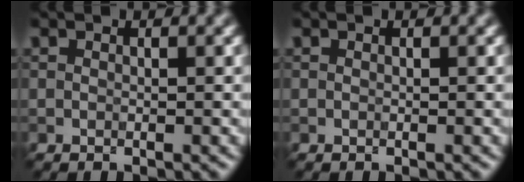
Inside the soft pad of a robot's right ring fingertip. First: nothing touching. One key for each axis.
{"total": 0.0}